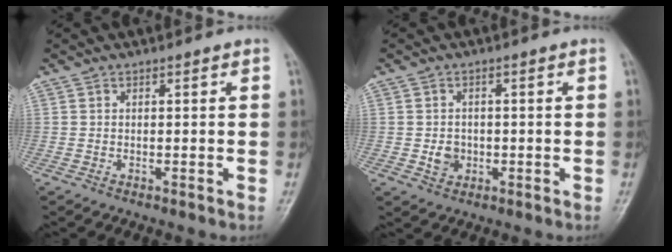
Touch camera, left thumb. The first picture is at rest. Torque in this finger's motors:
{"motor_torque": [-0.15, 0.15, 0.17, 0.15, 0.00]}